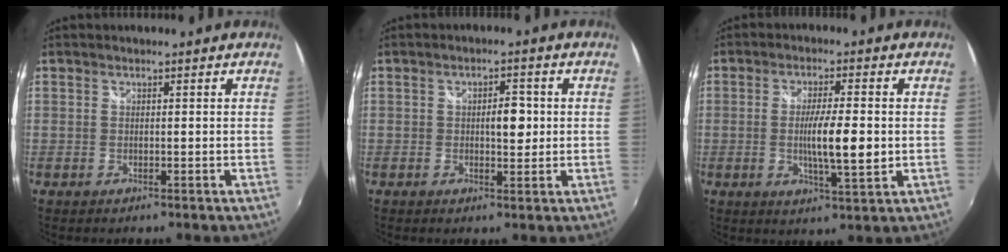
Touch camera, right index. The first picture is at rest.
{"total": 3.6, "force": [0.3, 1.8, 3.2], "torque": [-0.046, 0.008, 0.007]}
{"total": 7.8, "force": [-0.6, 0.9, 7.7], "torque": [-0.134, -0.007, -0.006]}